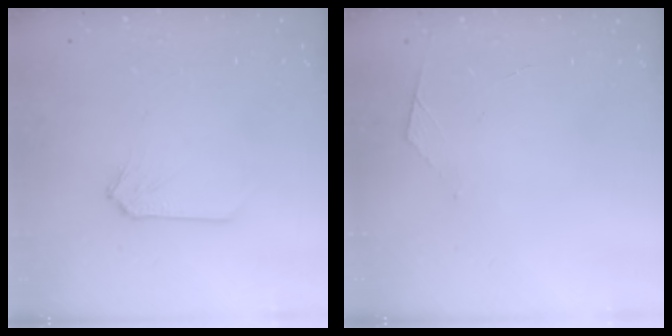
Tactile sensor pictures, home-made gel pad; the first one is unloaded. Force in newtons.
{"total": 3.6, "press": 3.5, "slide": 0.5}